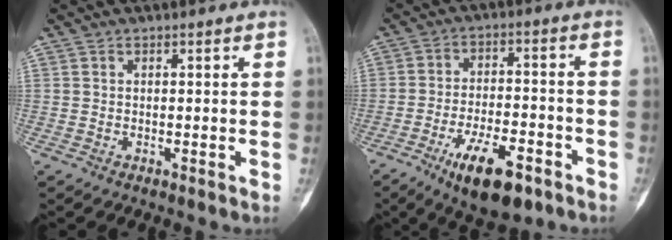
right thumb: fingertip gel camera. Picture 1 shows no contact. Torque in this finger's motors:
{"motor_torque": [2.55, 0.13, 1.21, -1.56, 0.20]}